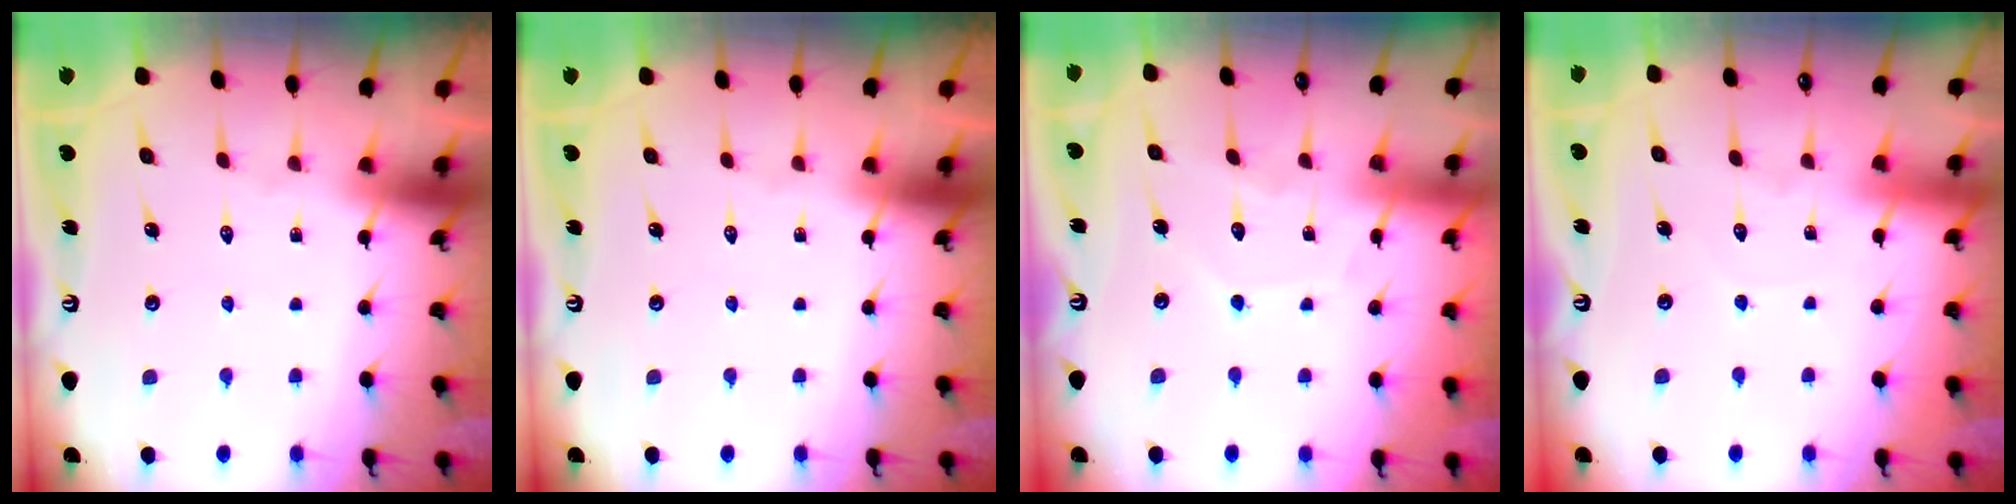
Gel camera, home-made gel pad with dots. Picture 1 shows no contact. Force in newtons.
{"total": 0.0}
{"total": 5.2, "press": 5.2, "slide": 0.7}
{"total": 2.5, "press": 2.5, "slide": 0.3}